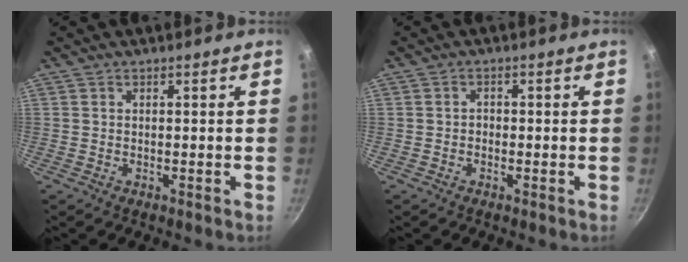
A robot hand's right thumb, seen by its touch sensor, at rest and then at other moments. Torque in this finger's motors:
{"motor_torque": [-0.39, 0.14, 0.02, 0.07, 0.05]}